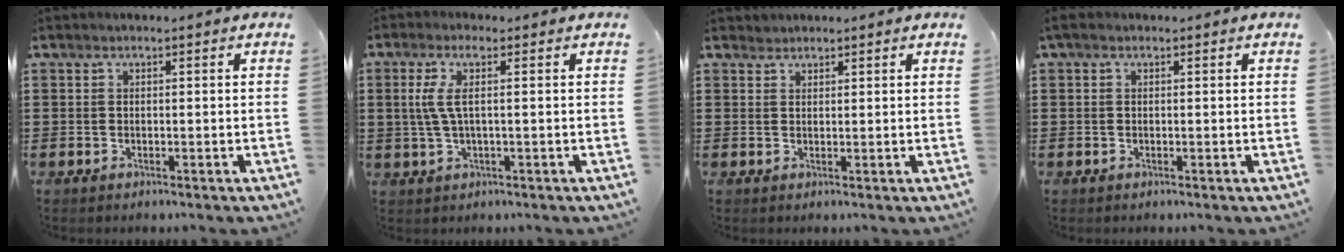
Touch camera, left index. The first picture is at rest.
{"total": 3.9, "force": [0.2, 0.3, 3.9], "torque": [-0.095, -0.010, -0.006]}
{"total": 1.3, "force": [1.2, 0.4, -0.1], "torque": [-0.002, 0.000, 0.025]}
{"total": 0.9, "force": [-0.2, 0.5, 0.6], "torque": [-0.012, 0.003, -0.004]}